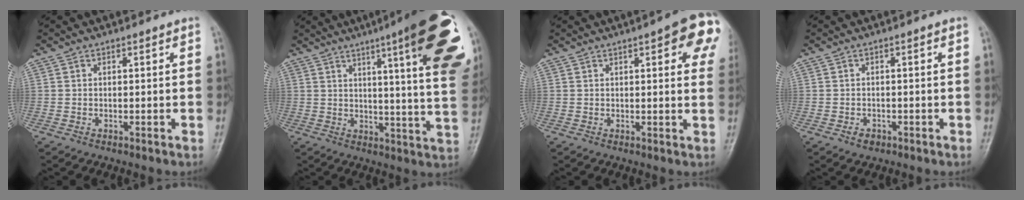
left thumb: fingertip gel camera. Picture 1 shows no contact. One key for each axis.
{"total": 22.9, "fx": 10.3, "fy": 3.5, "fz": 20.2, "tx": -0.227, "ty": -0.030, "tz": 0.125}
{"total": 10.8, "fx": 4.4, "fy": 3.3, "fz": 9.4, "tx": -0.080, "ty": -0.005, "tz": 0.042}
{"total": 1.9, "fx": -1.0, "fy": 1.4, "fz": 0.8, "tx": -0.008, "ty": 0.006, "tz": -0.013}